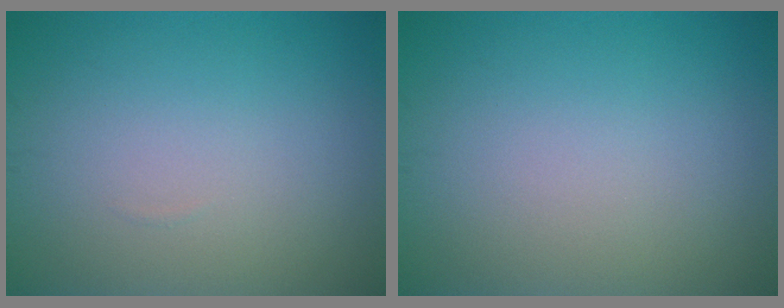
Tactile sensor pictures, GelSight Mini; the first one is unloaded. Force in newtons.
{"total": 0.0}